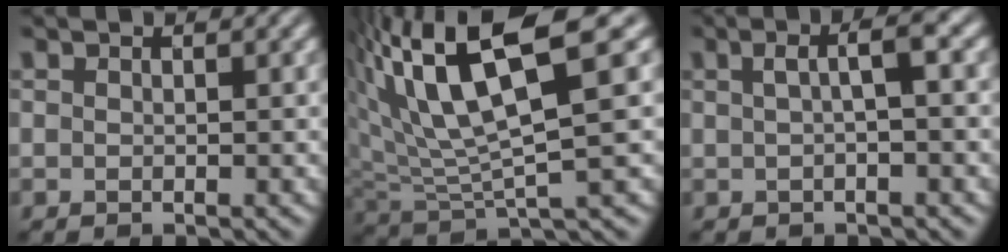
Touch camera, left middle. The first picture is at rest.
{"total": 10.2, "force": [4.2, 3.0, 8.8], "torque": [-0.181, 0.009, 0.086]}
{"total": 2.8, "force": [0.2, 0.6, 2.7], "torque": [-0.048, 0.012, 0.006]}